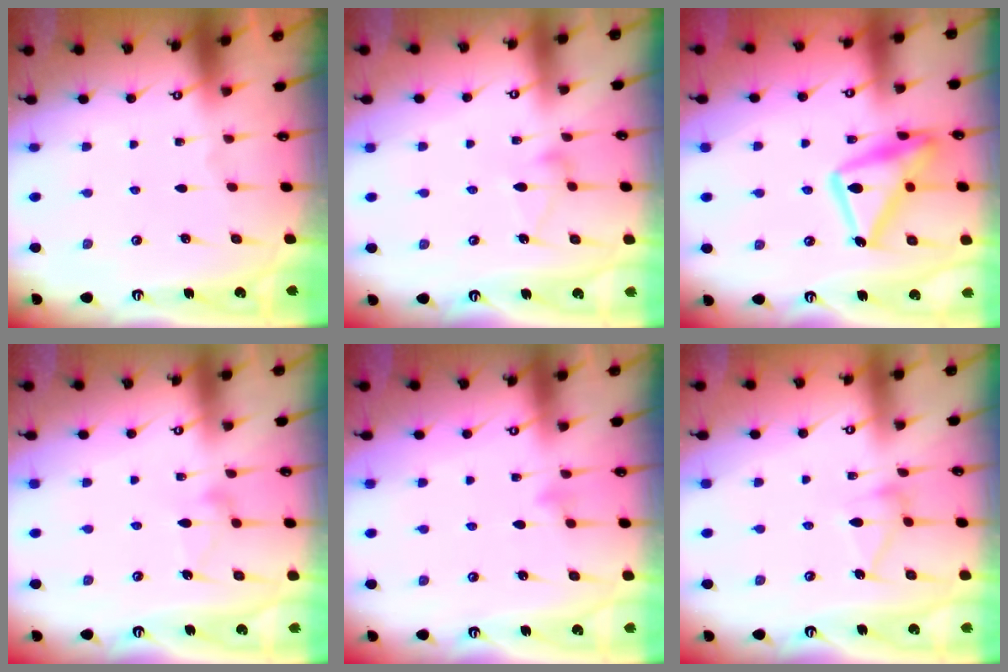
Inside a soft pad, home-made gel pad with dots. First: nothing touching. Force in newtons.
{"total": 6.9, "press": 6.8, "slide": 0.4}
{"total": 19.3, "press": 19.3, "slide": 1.5}
{"total": 10.6, "press": 10.6, "slide": 0.3}
{"total": 4.3, "press": 4.2, "slide": 0.5}
{"total": 9.2, "press": 9.2, "slide": 0.4}